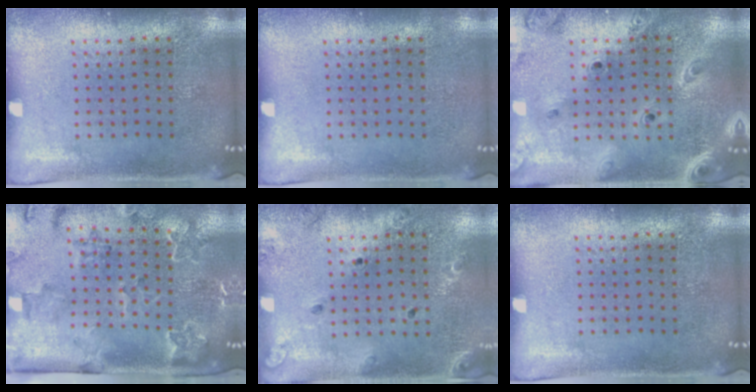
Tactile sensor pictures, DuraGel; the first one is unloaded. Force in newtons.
{"total": 0.0}
{"total": 2.7, "press": 2.3, "slide": 1.3}
{"total": 2.3, "press": 2.3, "slide": 0.1}
{"total": 1.4, "press": 1.4, "slide": 0.1}
{"total": 0.0}